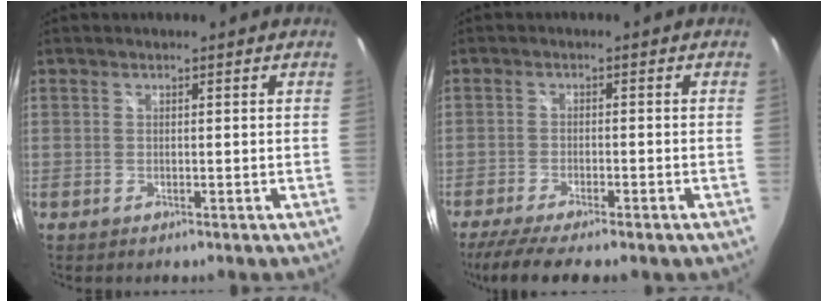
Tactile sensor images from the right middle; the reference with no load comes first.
{"total": 9.5, "force": [-7.6, 1.4, 5.6], "torque": [-0.124, -0.034, -0.125]}